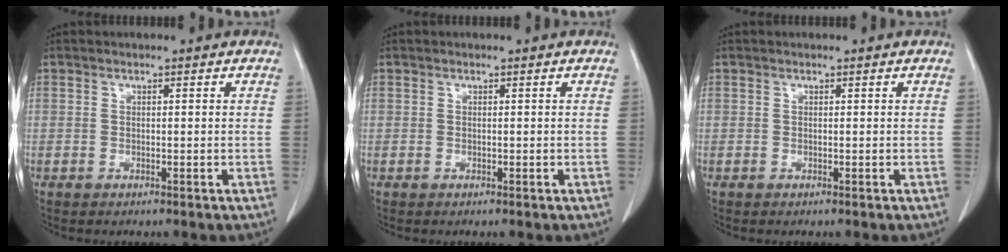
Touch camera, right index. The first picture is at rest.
{"total": 0.0}
{"total": 0.0}